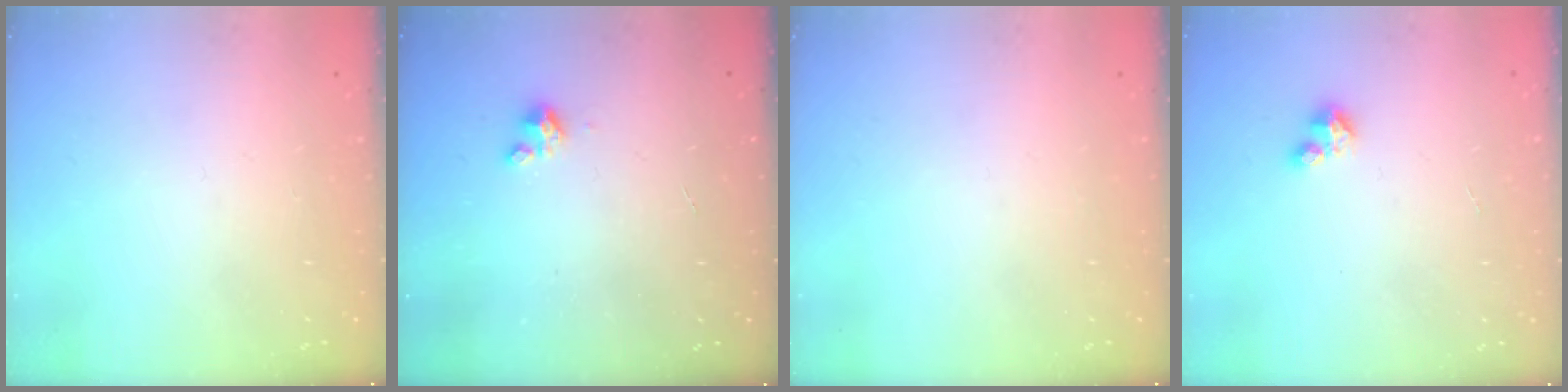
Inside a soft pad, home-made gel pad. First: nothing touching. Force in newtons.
{"total": 1.9, "press": 1.9, "slide": 0.1}
{"total": 0.0}
{"total": 2.0, "press": 2.0, "slide": 0.2}